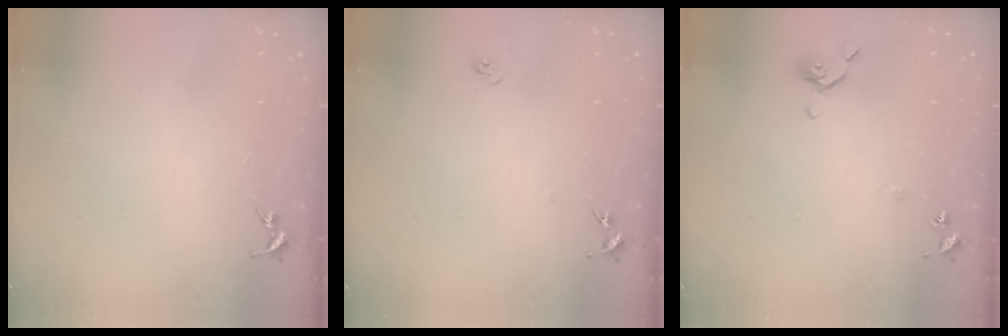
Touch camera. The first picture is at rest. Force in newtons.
{"total": 5.0, "press": 5.0, "slide": 0.7}
{"total": 6.7, "press": 6.6, "slide": 1.0}